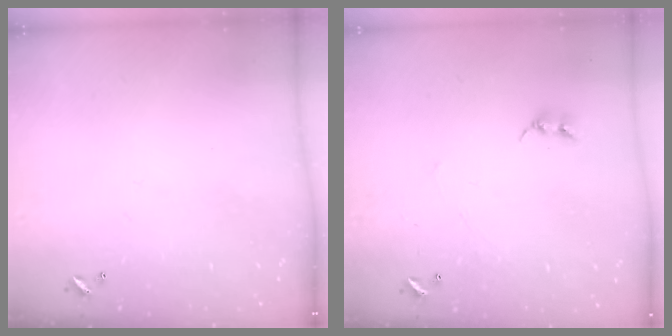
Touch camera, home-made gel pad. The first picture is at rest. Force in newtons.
{"total": 2.7, "press": 2.7, "slide": 0.3}